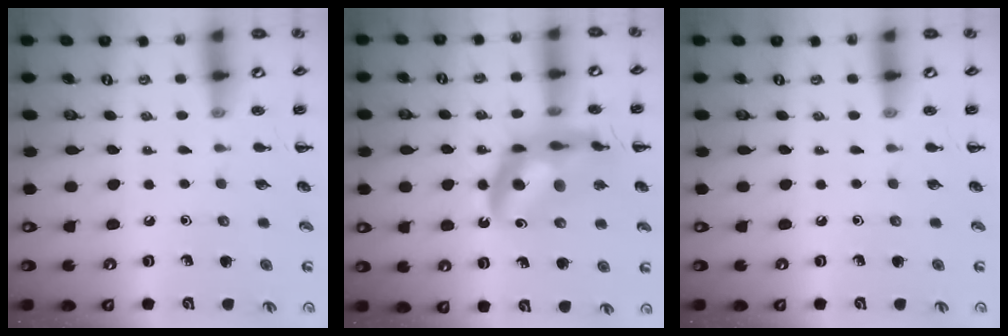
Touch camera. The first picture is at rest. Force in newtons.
{"total": 16.2, "press": 15.7, "slide": 4.2}
{"total": 0.0}